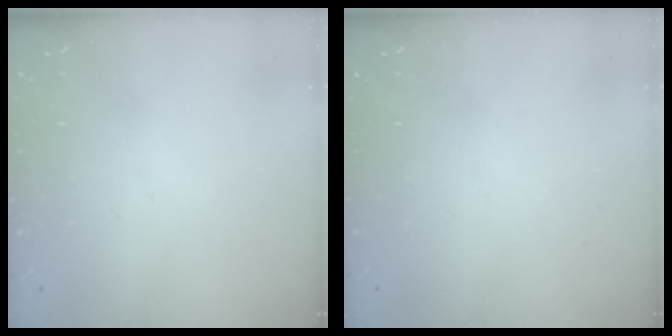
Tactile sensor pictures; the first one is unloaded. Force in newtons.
{"total": 0.0}